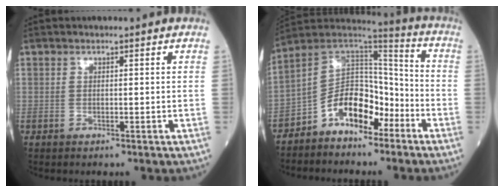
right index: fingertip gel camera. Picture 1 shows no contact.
{"total": 11.5, "force": [-6.6, 6.3, 7.0], "torque": [-0.128, 0.039, -0.119]}